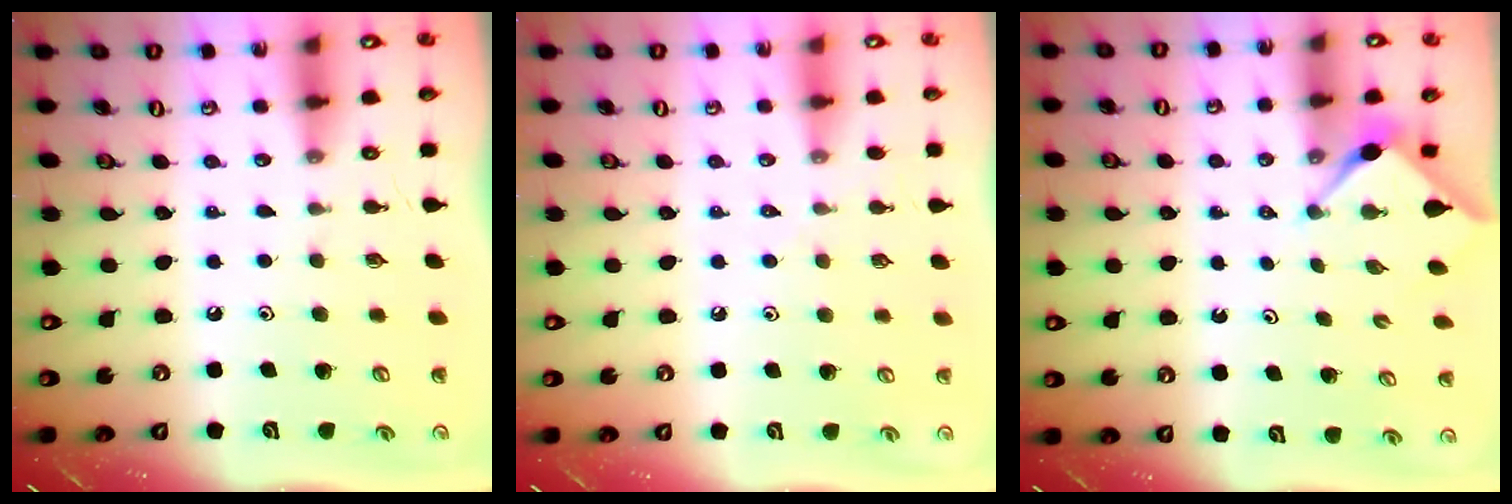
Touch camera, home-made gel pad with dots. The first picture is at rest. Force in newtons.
{"total": 3.9, "press": 3.8, "slide": 0.9}
{"total": 3.0, "press": 3.0, "slide": 0.4}